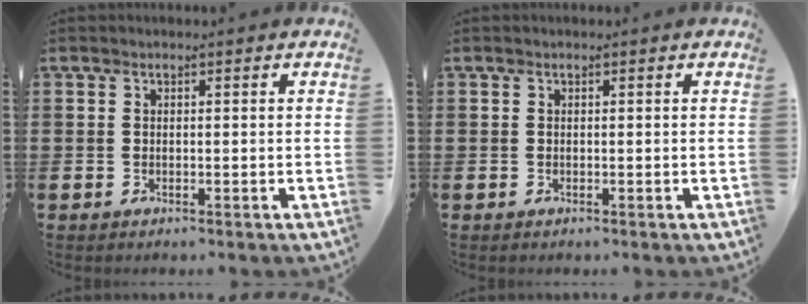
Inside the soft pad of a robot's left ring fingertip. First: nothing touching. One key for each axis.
{"total": 0.0}